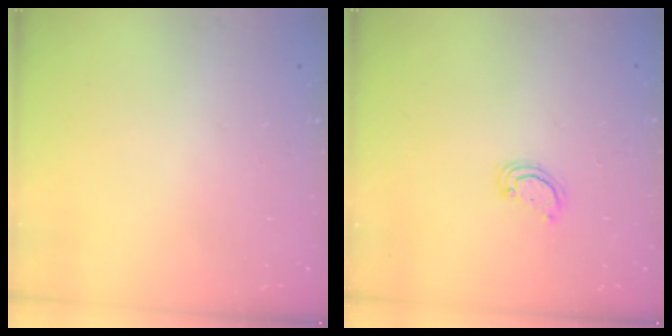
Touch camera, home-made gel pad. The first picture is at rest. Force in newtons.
{"total": 2.3, "press": 2.3, "slide": 0.3}